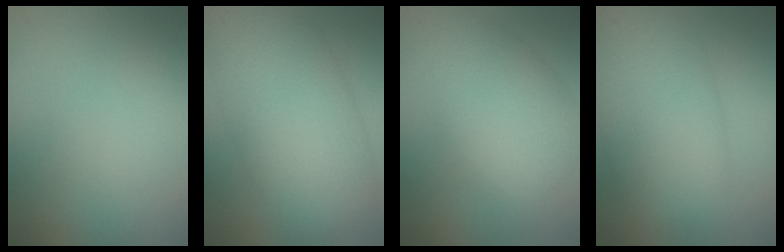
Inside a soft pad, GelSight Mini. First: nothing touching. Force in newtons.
{"total": 11.8, "press": 11.8, "slide": 0.3}
{"total": 9.2, "press": 9.2, "slide": 0.4}
{"total": 9.2, "press": 9.2, "slide": 0.1}